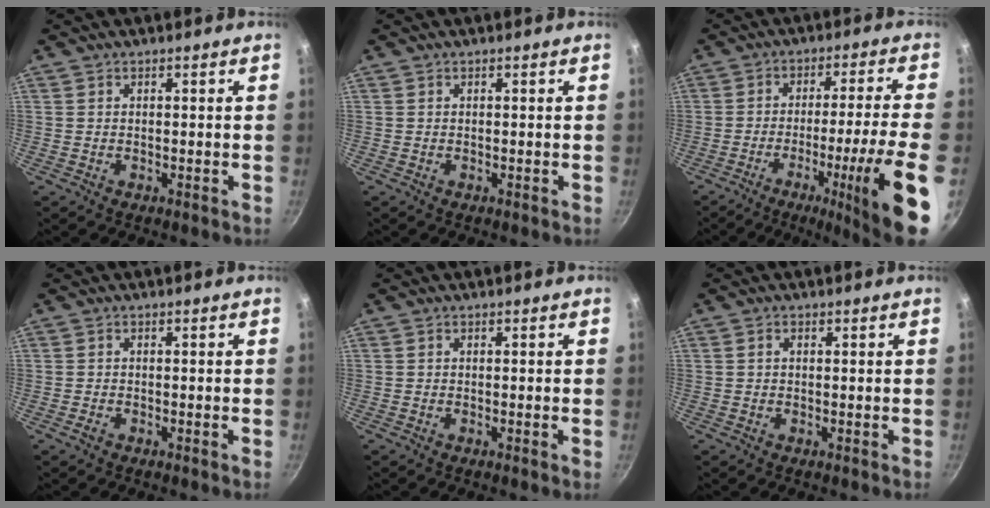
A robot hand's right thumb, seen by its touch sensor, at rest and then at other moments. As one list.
[{"total": 0.0}, {"total": 17.3, "force": [-6.5, 0.5, 16.0], "torque": [-0.227, 0.020, -0.093]}, {"total": 0.9, "force": [-0.6, 0.3, 0.6], "torque": [-0.023, 0.005, -0.016]}, {"total": 0.6, "force": [-0.2, -0.1, 0.6], "torque": [-0.010, -0.001, -0.006]}, {"total": 0.9, "force": [0.2, 0.7, 0.6], "torque": [-0.010, 0.005, 0.003]}]